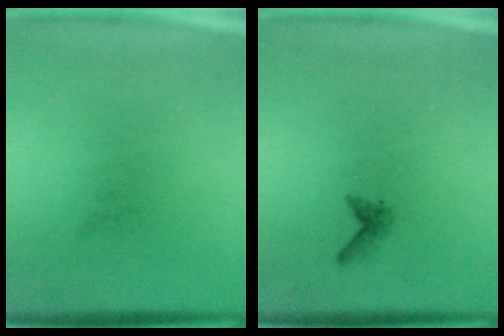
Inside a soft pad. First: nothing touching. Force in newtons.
{"total": 0.9}